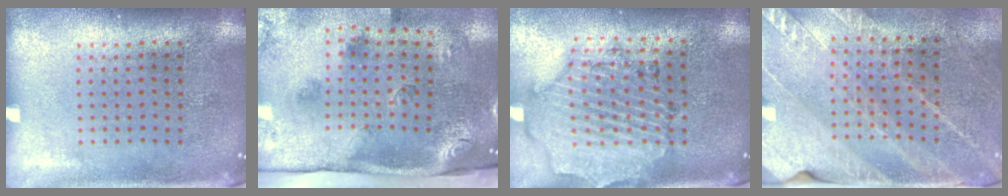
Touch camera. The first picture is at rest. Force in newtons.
{"total": 3.5, "press": 2.2, "slide": 2.8}
{"total": 1.7, "press": 1.7, "slide": 0.3}
{"total": 2.6, "press": 2.6, "slide": 0.0}